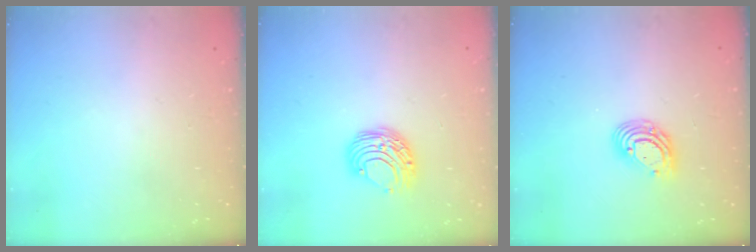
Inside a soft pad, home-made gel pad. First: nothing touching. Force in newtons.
{"total": 8.5, "press": 8.5, "slide": 0.4}
{"total": 9.2, "press": 9.0, "slide": 1.5}